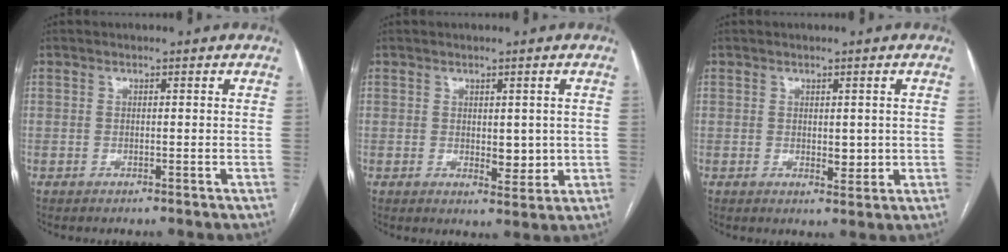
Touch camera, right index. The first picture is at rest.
{"total": 3.9, "force": [0.1, 2.1, 3.3], "torque": [-0.040, -0.008, 0.008]}
{"total": 2.7, "force": [0.0, 1.5, 2.3], "torque": [-0.027, -0.004, 0.006]}